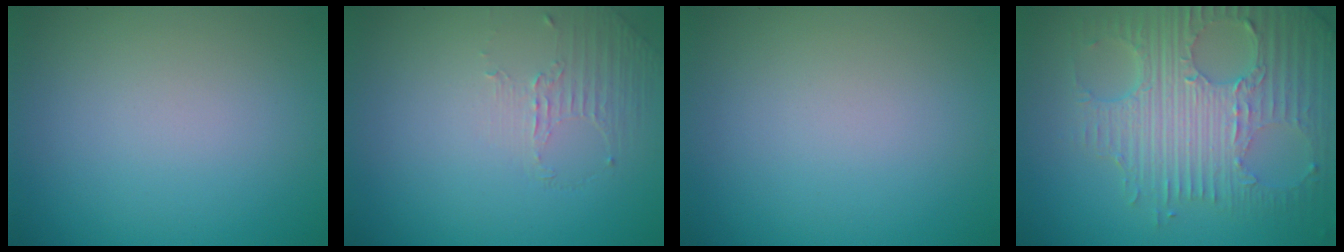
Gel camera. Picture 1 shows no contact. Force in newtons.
{"total": 1.2, "press": 0.4, "slide": 1.1}
{"total": 0.0}
{"total": 8.1, "press": 5.8, "slide": 5.7}